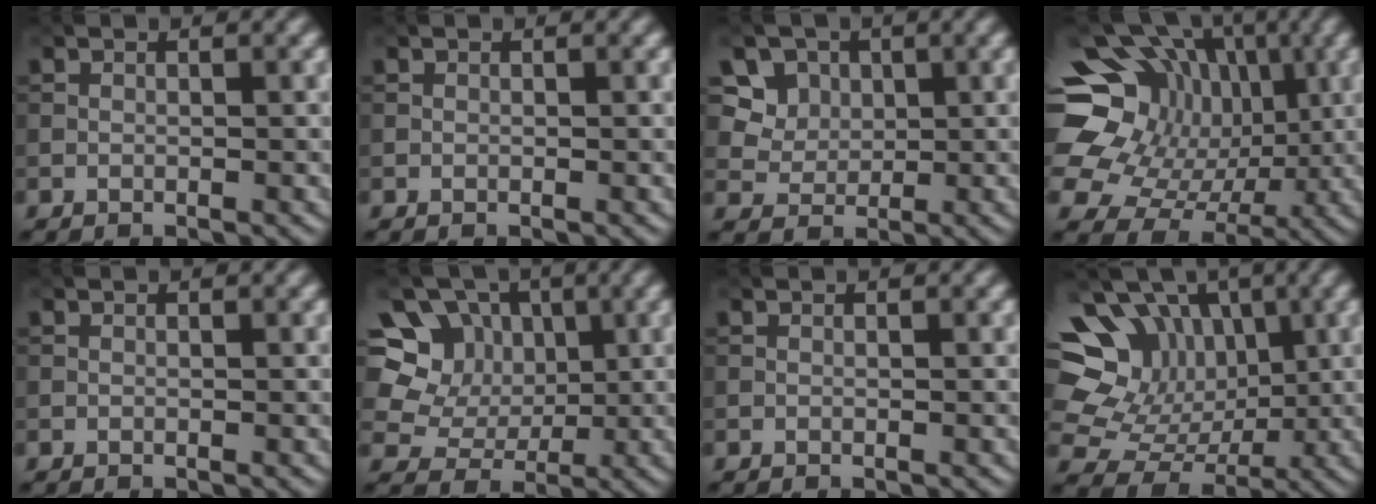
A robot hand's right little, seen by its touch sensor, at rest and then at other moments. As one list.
[{"total": 0.0}, {"total": 6.9, "force": [3.2, 5.5, 2.6], "torque": [-0.050, 0.000, 0.055]}, {"total": 18.2, "force": [3.9, 15.2, 9.2], "torque": [-0.214, 0.045, 0.066]}, {"total": 0.0}, {"total": 10.2, "force": [3.4, 8.5, 4.5], "torque": [-0.102, 0.029, 0.040]}, {"total": 0.0}, {"total": 10.6, "force": [2.9, 8.8, 5.1], "torque": [-0.111, 0.026, 0.039]}]